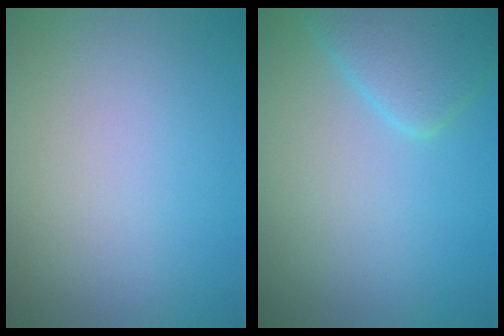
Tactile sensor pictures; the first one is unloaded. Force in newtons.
{"total": 3.4, "press": 3.4, "slide": 0.1}